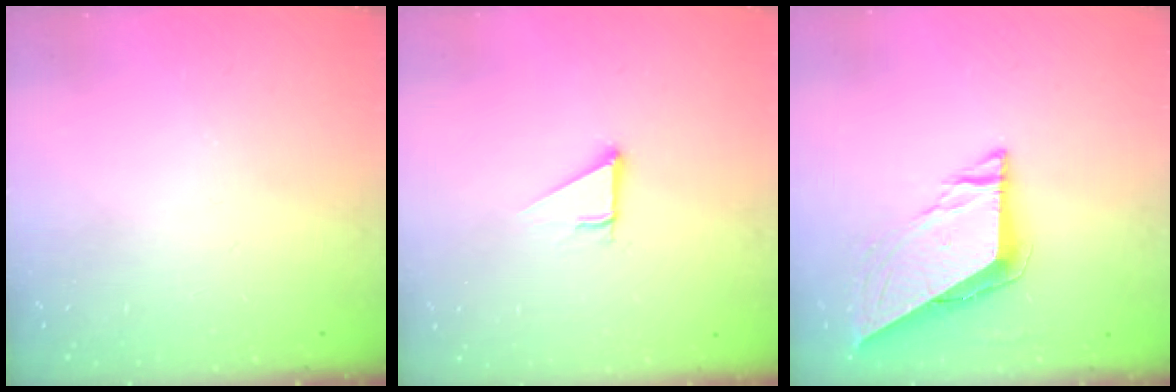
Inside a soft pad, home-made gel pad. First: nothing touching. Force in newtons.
{"total": 3.0, "press": 3.0, "slide": 0.1}
{"total": 7.8, "press": 7.8, "slide": 0.4}